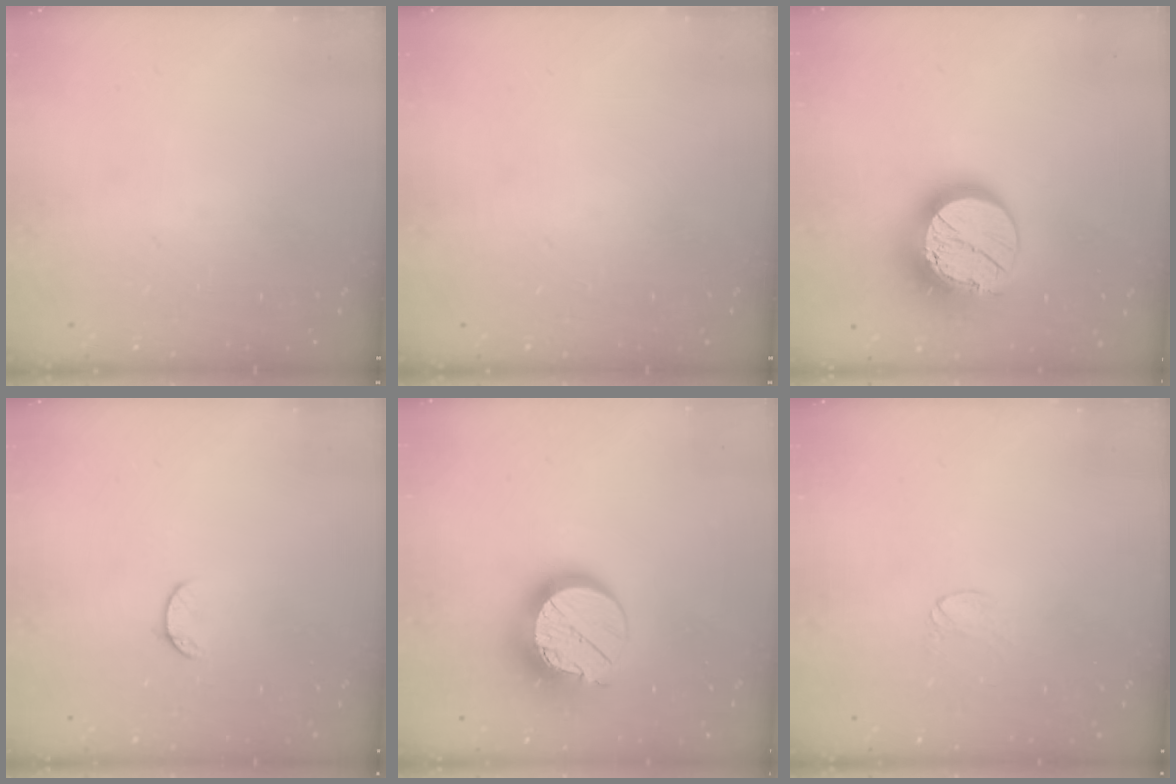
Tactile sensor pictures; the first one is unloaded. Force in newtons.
{"total": 0.0}
{"total": 18.6, "press": 18.6, "slide": 1.0}
{"total": 6.0, "press": 5.9, "slide": 0.6}
{"total": 13.9, "press": 13.9, "slide": 1.0}
{"total": 2.9, "press": 2.9, "slide": 0.3}